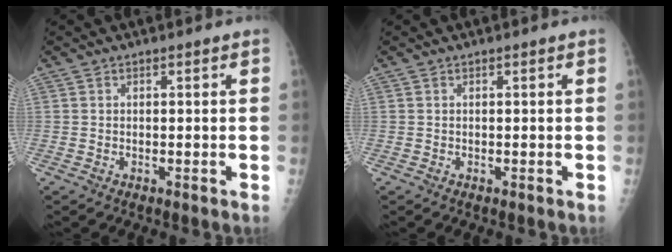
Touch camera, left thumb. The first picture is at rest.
{"total": 0.0}